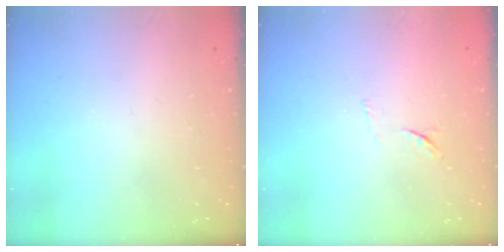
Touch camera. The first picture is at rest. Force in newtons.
{"total": 4.2, "press": 4.0, "slide": 1.4}